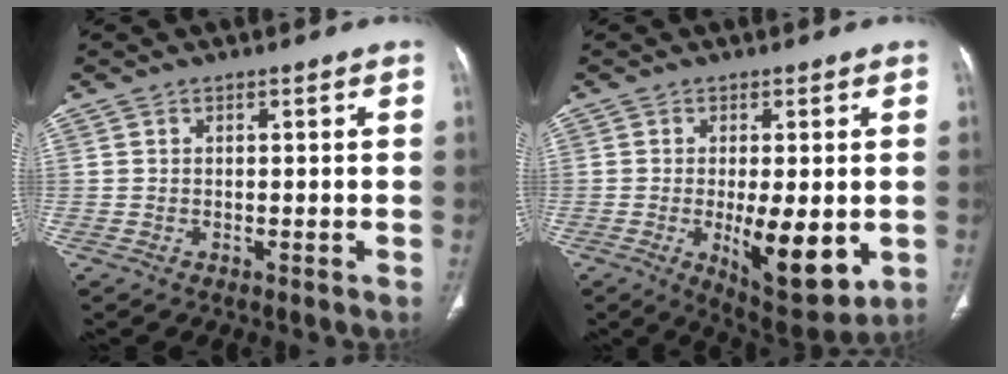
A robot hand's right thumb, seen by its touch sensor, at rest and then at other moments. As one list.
[{"total": 12.6, "force": [-2.4, 4.6, 11.5], "torque": [-0.154, -0.027, -0.025]}]